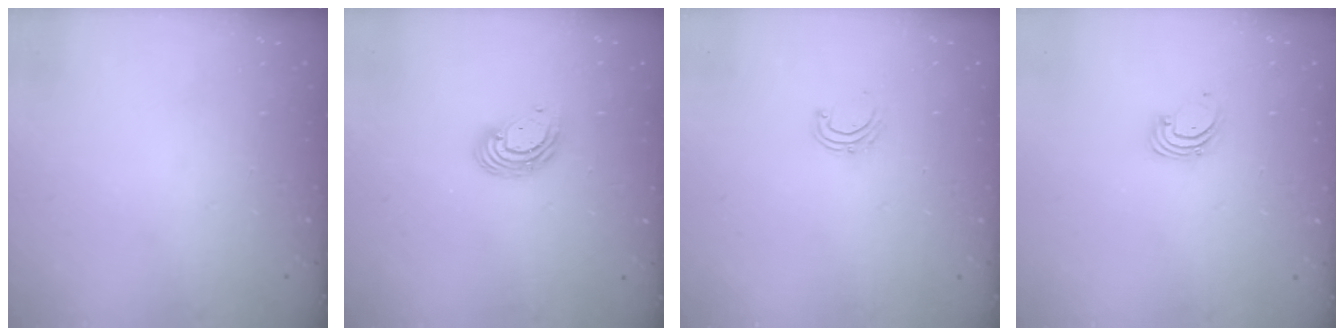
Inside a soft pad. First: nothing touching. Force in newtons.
{"total": 6.7, "press": 6.6, "slide": 0.8}
{"total": 4.6, "press": 4.5, "slide": 0.5}
{"total": 1.5, "press": 1.5, "slide": 0.1}